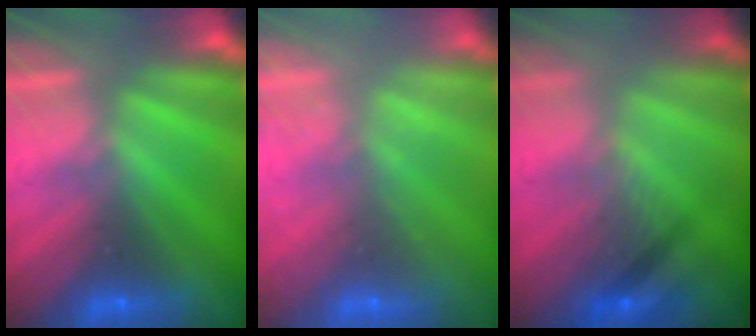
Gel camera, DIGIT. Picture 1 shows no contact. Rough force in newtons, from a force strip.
{"total": 8.9}
{"total": 2.8}